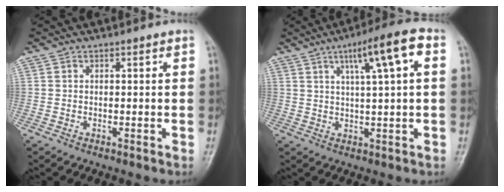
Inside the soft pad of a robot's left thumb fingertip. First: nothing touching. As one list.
[{"total": 10.1, "force": [3.7, 1.3, 9.3], "torque": [-0.150, 0.011, 0.056]}]